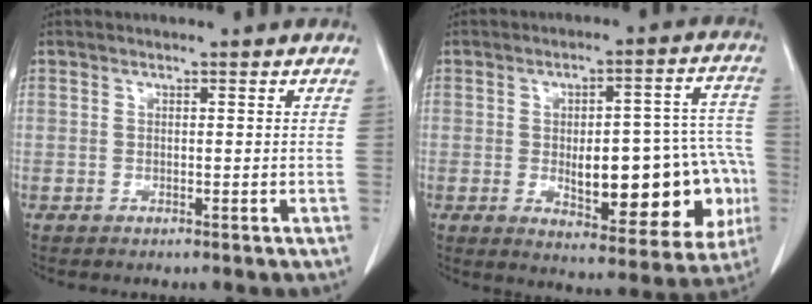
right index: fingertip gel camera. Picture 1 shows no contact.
{"total": 19.3, "force": [-3.6, 7.2, 17.6], "torque": [-0.169, 0.038, -0.020]}